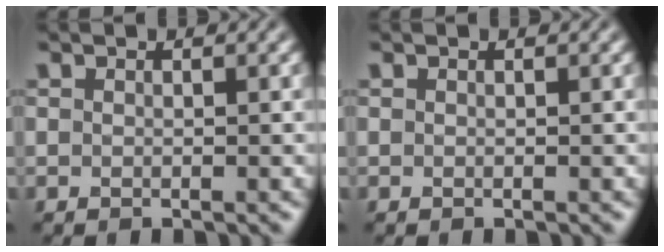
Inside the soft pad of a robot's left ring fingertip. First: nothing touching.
{"total": 0.0}